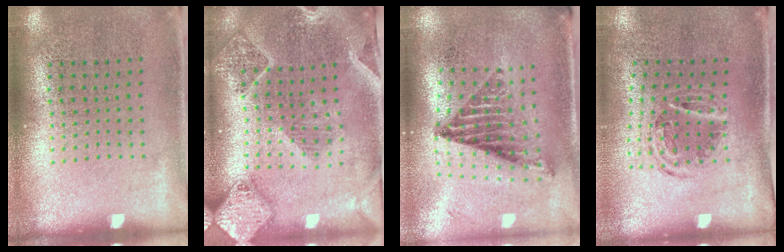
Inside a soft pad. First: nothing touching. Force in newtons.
{"total": 2.9, "press": 2.5, "slide": 1.4}
{"total": 1.3, "press": 1.2, "slide": 0.6}
{"total": 0.9, "press": 0.9, "slide": 0.1}